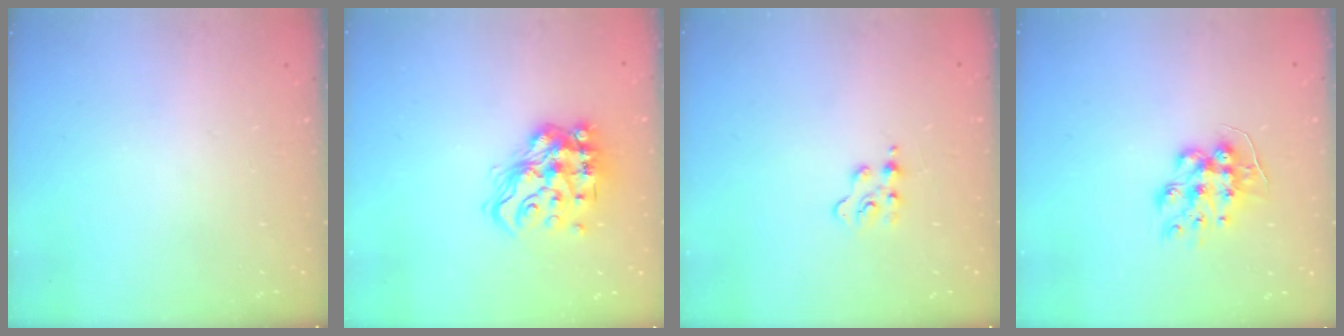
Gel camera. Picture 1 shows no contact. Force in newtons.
{"total": 15.8, "press": 15.7, "slide": 1.1}
{"total": 2.4, "press": 2.4, "slide": 0.3}
{"total": 10.1, "press": 10.1, "slide": 0.6}